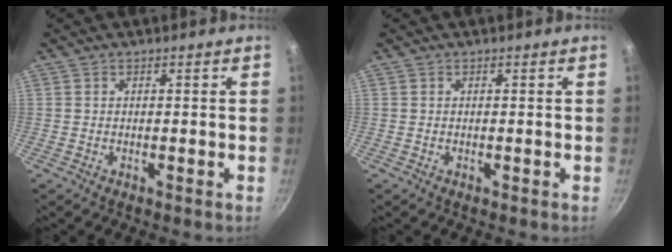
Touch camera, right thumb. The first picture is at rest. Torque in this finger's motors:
{"motor_torque": [-0.02, 0.02, -0.02, 0.01, 0.00]}